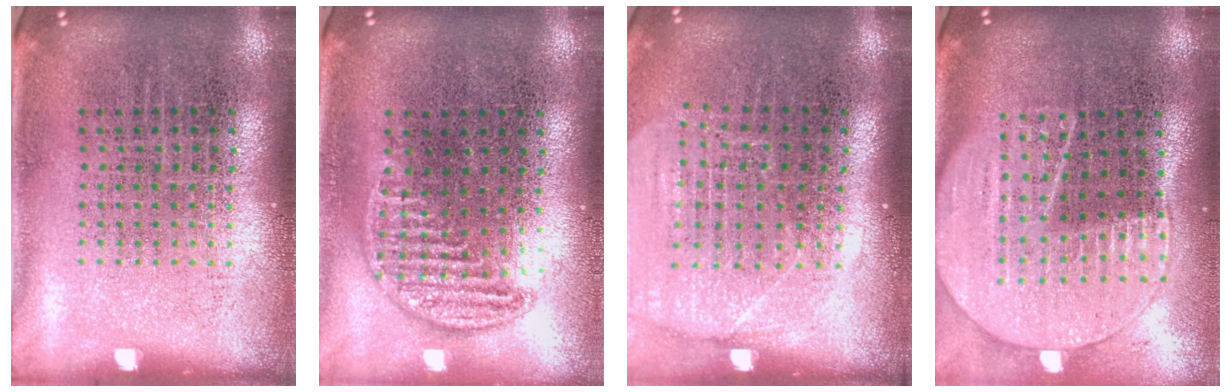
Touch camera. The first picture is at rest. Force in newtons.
{"total": 1.0, "press": 0.9, "slide": 0.1}
{"total": 1.8, "press": 1.6, "slide": 0.8}
{"total": 2.0, "press": 1.8, "slide": 0.9}